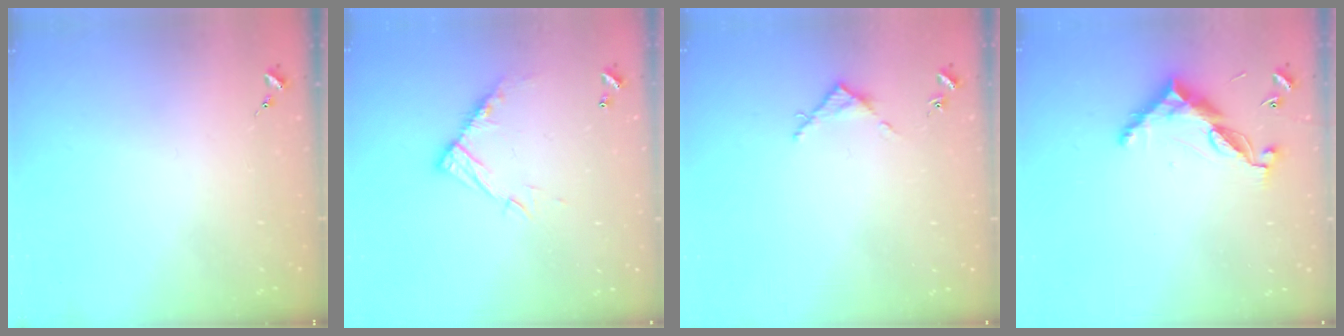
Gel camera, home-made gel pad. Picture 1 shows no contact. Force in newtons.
{"total": 11.4, "press": 11.4, "slide": 0.7}
{"total": 3.6, "press": 3.6, "slide": 0.3}
{"total": 10.4, "press": 10.4, "slide": 0.4}